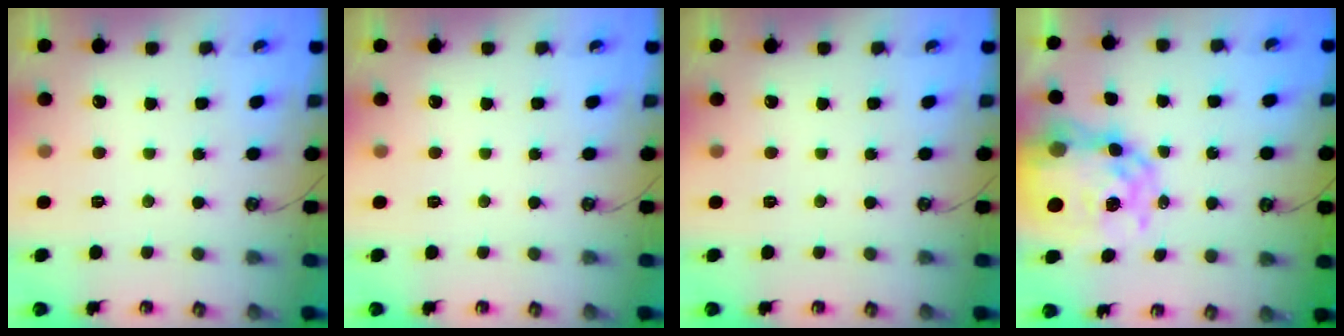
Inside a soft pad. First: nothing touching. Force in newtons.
{"total": 0.0}
{"total": 0.0}
{"total": 13.2, "press": 13.2, "slide": 1.0}